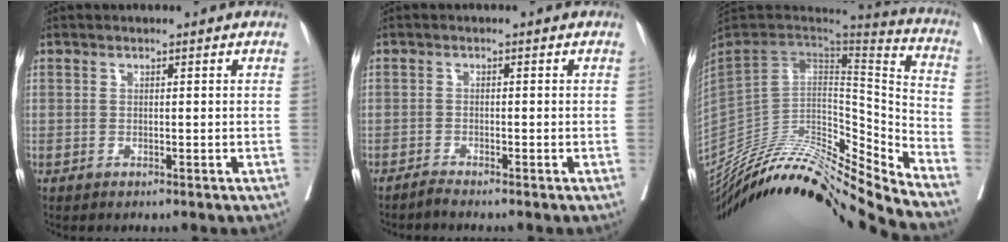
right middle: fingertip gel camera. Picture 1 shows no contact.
{"total": 1.1, "force": [-1.0, -0.3, 0.1], "torque": [-0.002, -0.003, -0.021]}
{"total": 28.2, "force": [-25.0, 1.9, 13.0], "torque": [-0.198, -0.011, -0.400]}